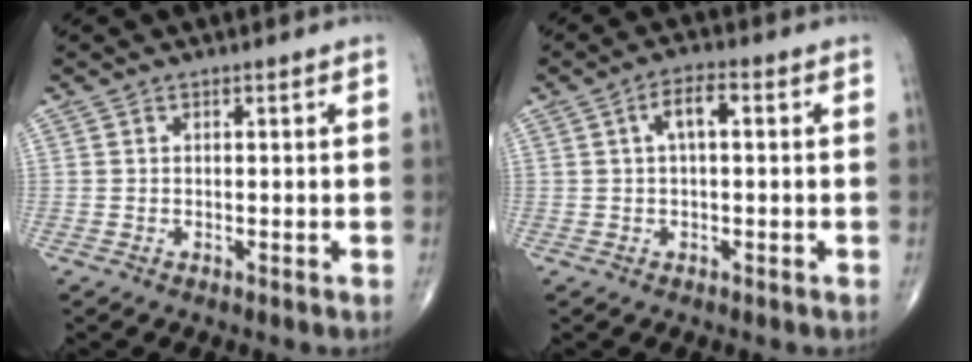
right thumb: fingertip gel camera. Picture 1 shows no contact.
{"total": 4.3, "force": [0.8, 1.7, 3.8], "torque": [-0.066, 0.015, 0.009]}